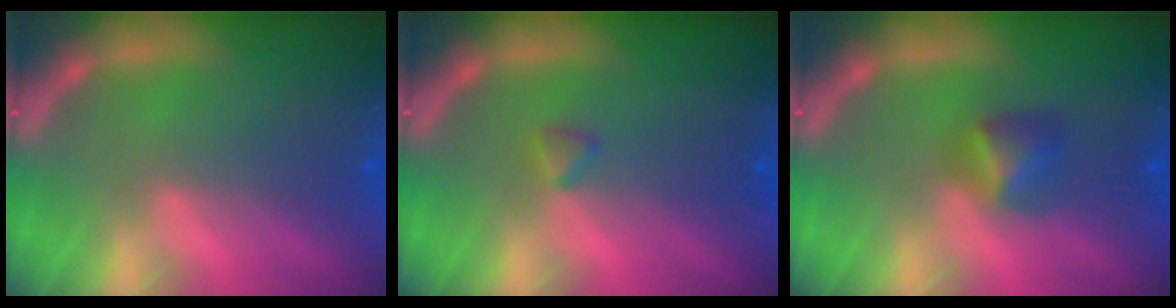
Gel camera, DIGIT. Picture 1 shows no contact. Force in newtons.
{"total": 0.9}
{"total": 2.4}